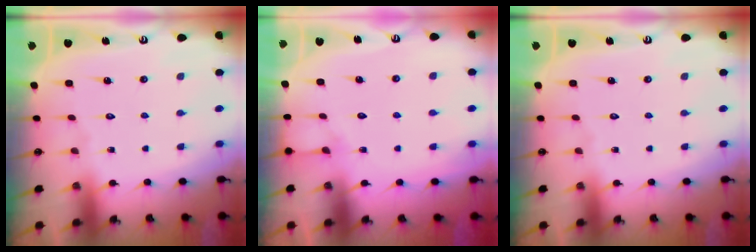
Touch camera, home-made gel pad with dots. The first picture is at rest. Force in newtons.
{"total": 3.9, "press": 3.9, "slide": 0.4}
{"total": 0.0}